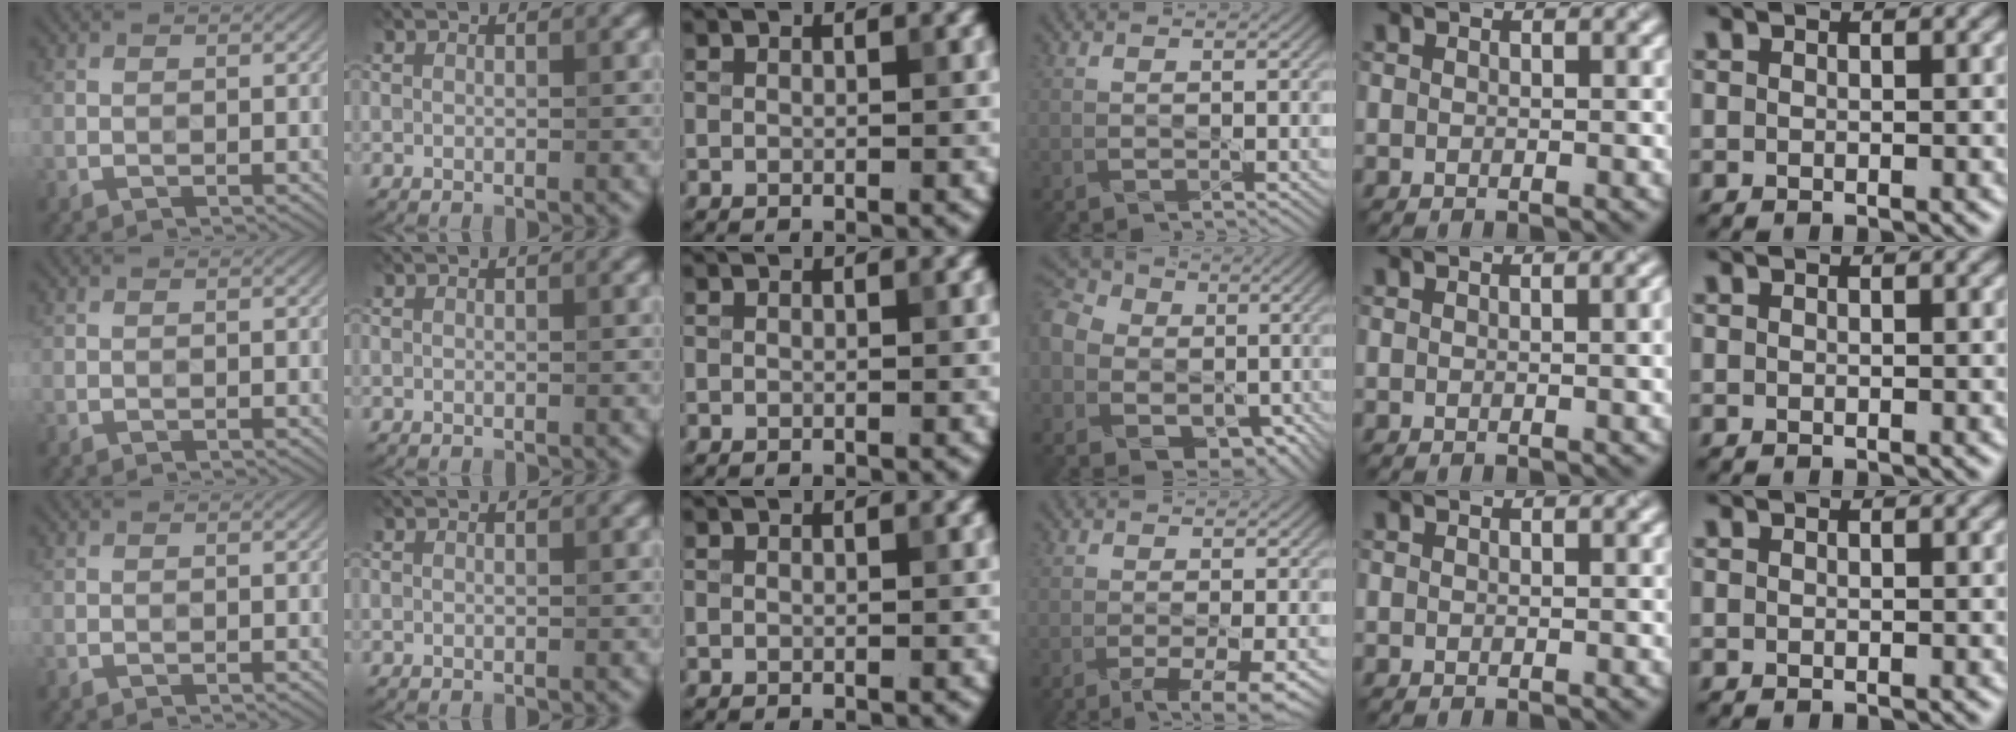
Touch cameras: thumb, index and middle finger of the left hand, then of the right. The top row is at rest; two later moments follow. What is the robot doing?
{"motion": "pour", "object": "watering can"}